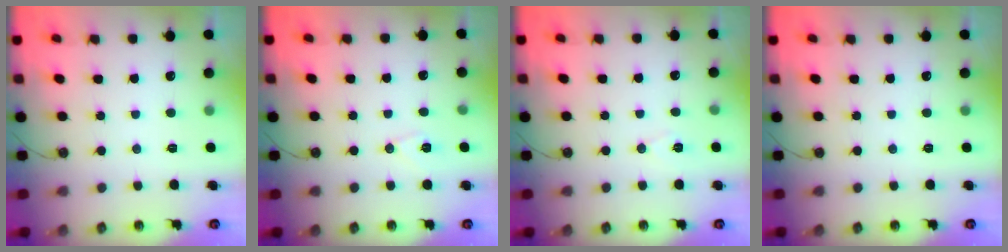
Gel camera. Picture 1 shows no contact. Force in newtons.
{"total": 6.8, "press": 6.4, "slide": 2.4}
{"total": 6.7, "press": 5.2, "slide": 4.3}
{"total": 0.0}